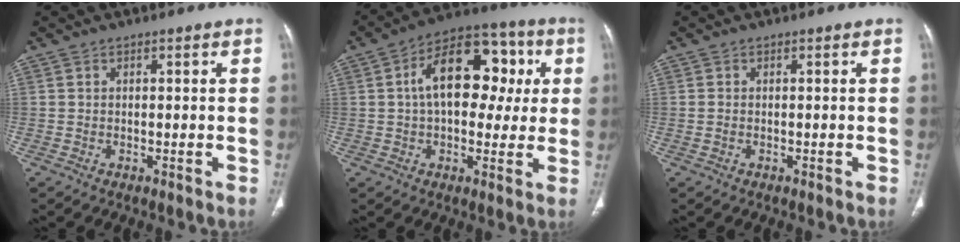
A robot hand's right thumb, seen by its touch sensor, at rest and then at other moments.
{"total": 17.3, "force": [3.0, 10.7, 13.3], "torque": [-0.163, 0.036, 0.037]}
{"total": 0.6, "force": [-0.1, 0.3, 0.4], "torque": [-0.016, 0.001, -0.001]}